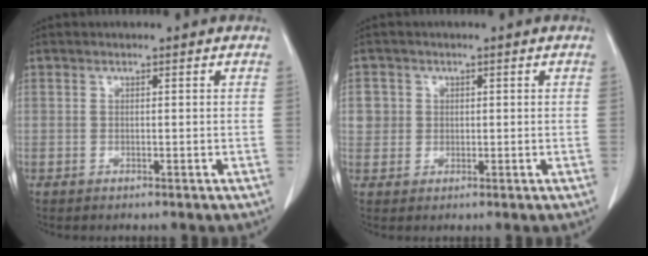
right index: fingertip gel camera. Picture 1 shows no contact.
{"total": 2.9, "force": [0.7, 2.8, 0.1], "torque": [0.017, 0.008, 0.013]}